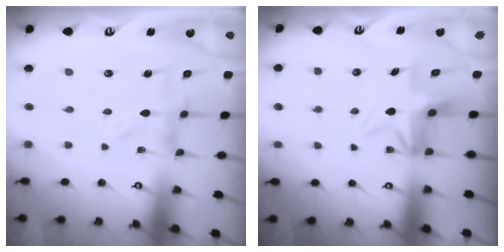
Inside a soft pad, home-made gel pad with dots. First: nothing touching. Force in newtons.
{"total": 5.0, "press": 4.7, "slide": 1.8}